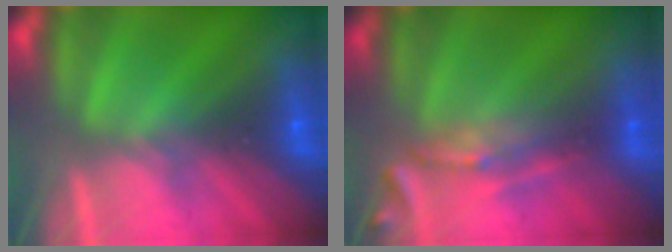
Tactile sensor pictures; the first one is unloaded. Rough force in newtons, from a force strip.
{"total": 2.5}